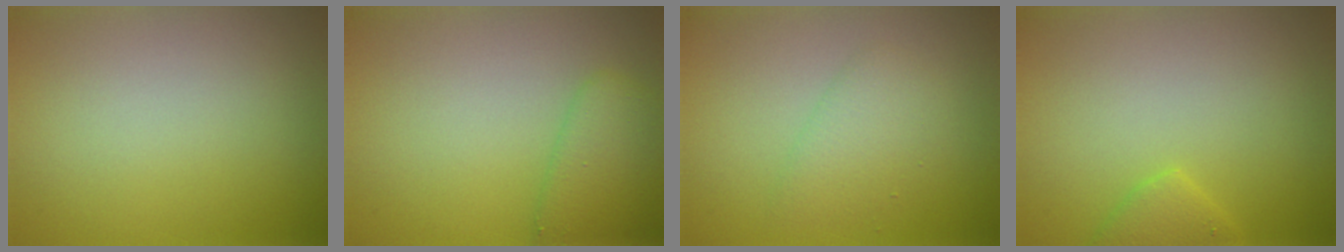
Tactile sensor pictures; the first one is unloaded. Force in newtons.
{"total": 3.0, "press": 3.0, "slide": 0.3}
{"total": 2.4, "press": 2.4, "slide": 0.2}
{"total": 1.9, "press": 1.9, "slide": 0.1}